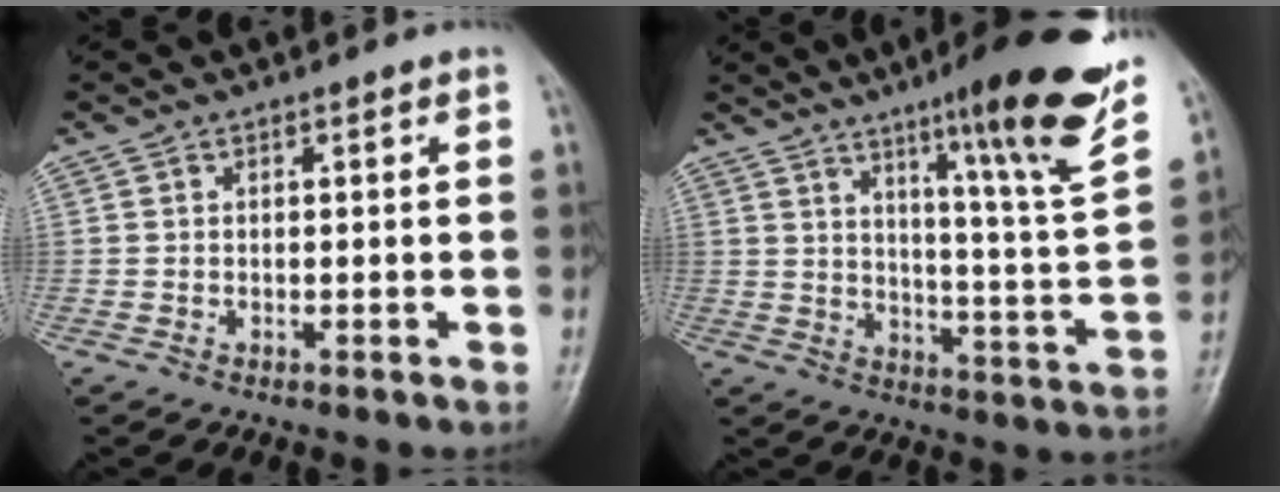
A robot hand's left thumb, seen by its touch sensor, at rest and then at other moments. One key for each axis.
{"total": 20.0, "fx": 12.4, "fy": 1.5, "fz": 15.6, "tx": -0.195, "ty": -0.067, "tz": 0.176}